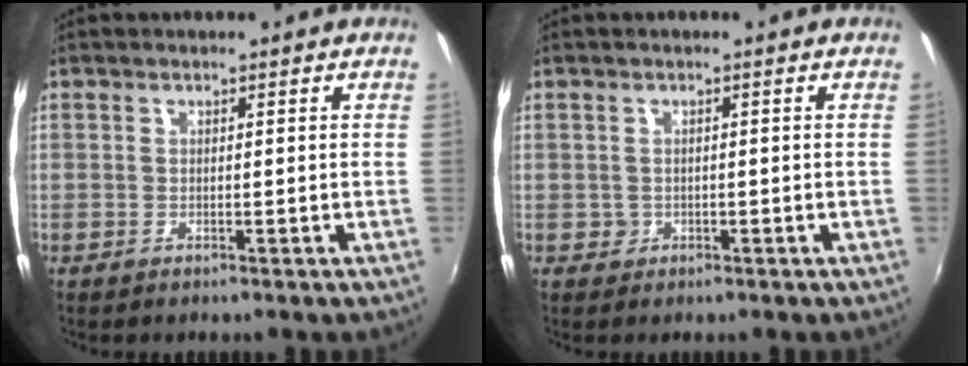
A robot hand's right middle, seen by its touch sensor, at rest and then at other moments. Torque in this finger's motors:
{"motor_torque": [0.18, -0.27, 0.03, 0.00]}